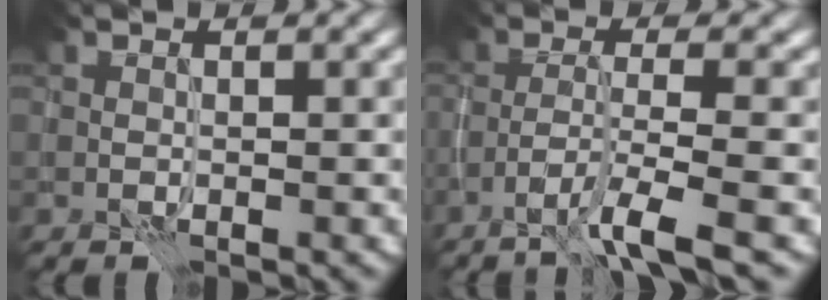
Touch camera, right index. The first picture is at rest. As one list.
[{"total": 3.8, "force": [-2.4, 0.2, 3.0], "torque": [-0.050, 0.007, -0.051]}]